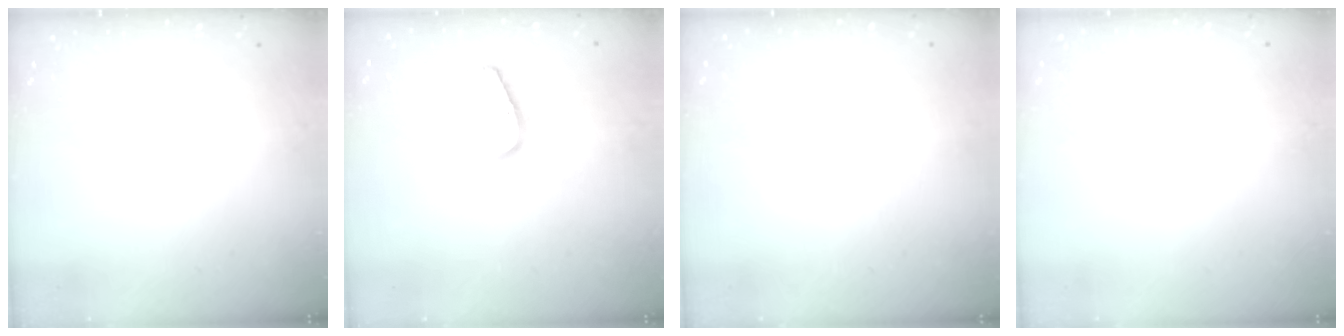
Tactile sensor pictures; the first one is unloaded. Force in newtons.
{"total": 12.1, "press": 12.0, "slide": 0.8}
{"total": 3.0, "press": 3.0, "slide": 0.2}
{"total": 2.8, "press": 2.8, "slide": 0.3}